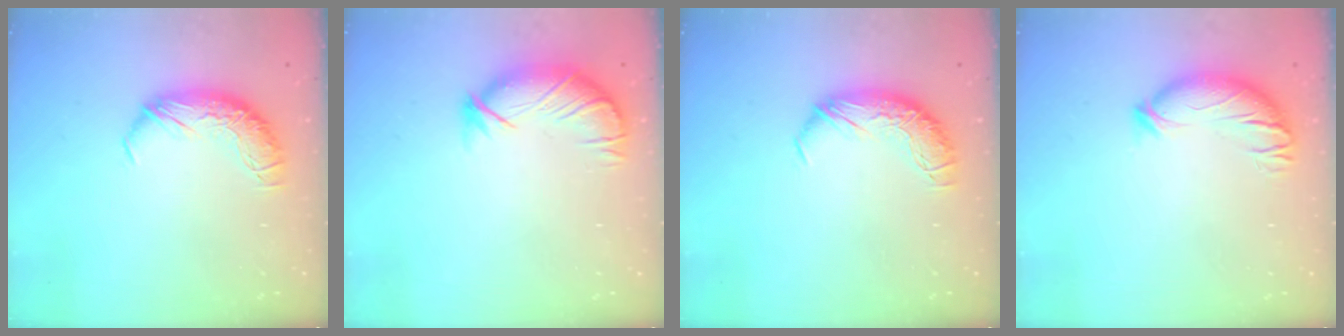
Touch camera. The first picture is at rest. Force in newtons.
{"total": 3.8, "press": 3.2, "slide": 2.0}
{"total": 0.0}
{"total": 3.5, "press": 3.3, "slide": 1.3}